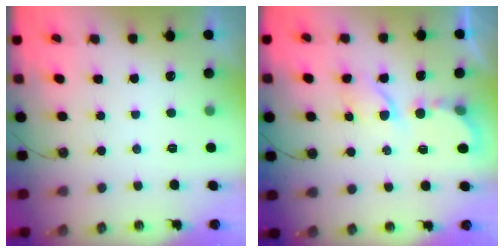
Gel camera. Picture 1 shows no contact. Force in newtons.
{"total": 6.0, "press": 6.0, "slide": 0.5}